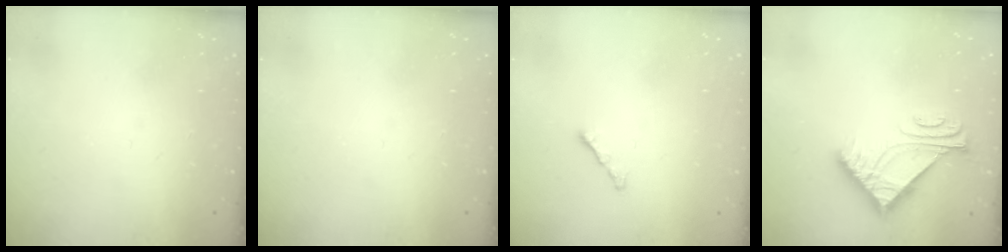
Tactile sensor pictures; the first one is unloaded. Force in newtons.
{"total": 0.0}
{"total": 1.7, "press": 1.6, "slide": 0.6}
{"total": 7.0, "press": 6.9, "slide": 0.8}